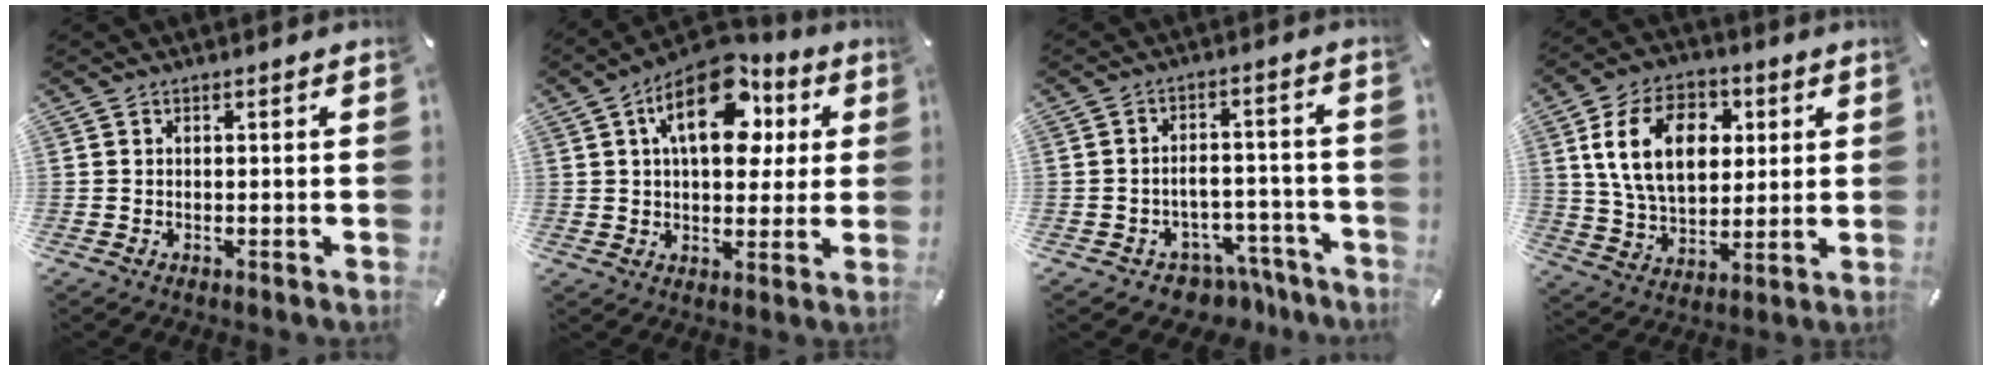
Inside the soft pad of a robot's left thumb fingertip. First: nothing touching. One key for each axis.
{"total": 17.5, "fx": 6.2, "fy": 10.5, "fz": 12.5, "tx": -0.178, "ty": -0.016, "tz": 0.105}
{"total": 6.2, "fx": -3.4, "fy": 4.8, "fz": 1.7, "tx": -0.030, "ty": 0.026, "tz": -0.057}
{"total": 16.5, "fx": 4.1, "fy": 11.4, "fz": 11.2, "tx": -0.211, "ty": 0.010, "tz": 0.069}